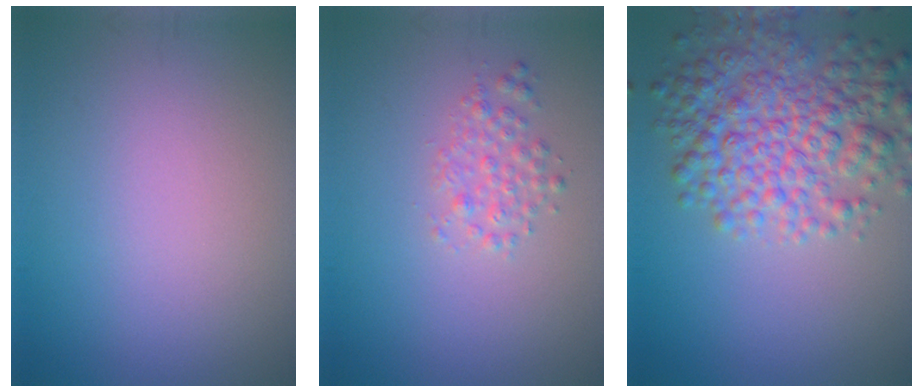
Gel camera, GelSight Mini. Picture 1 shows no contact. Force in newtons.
{"total": 1.8, "press": 1.8, "slide": 0.1}
{"total": 7.6, "press": 7.6, "slide": 0.2}